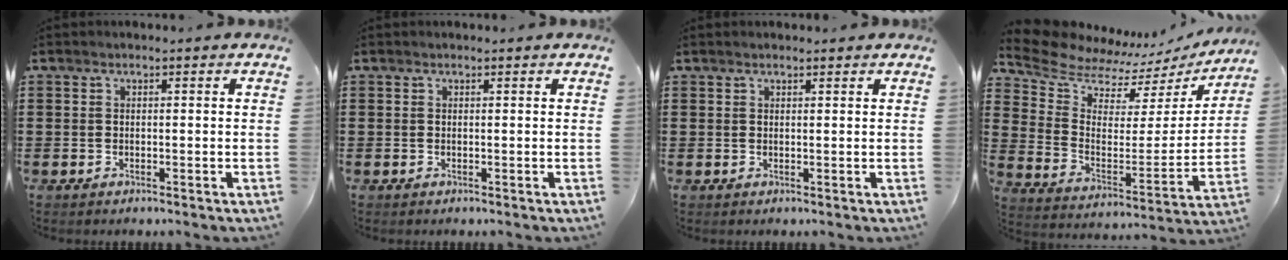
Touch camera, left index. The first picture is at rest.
{"total": 0.0}
{"total": 0.8, "force": [0.7, 0.1, 0.3], "torque": [-0.006, 0.001, 0.013]}
{"total": 8.4, "force": [7.7, 2.8, 1.8], "torque": [-0.082, -0.059, 0.134]}